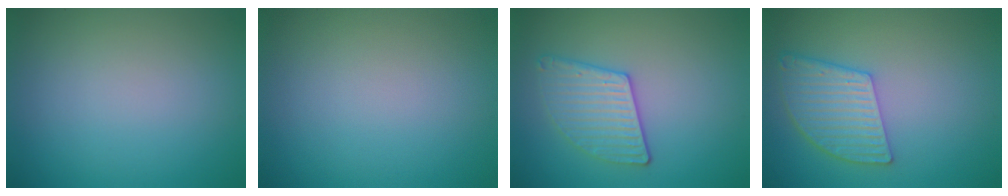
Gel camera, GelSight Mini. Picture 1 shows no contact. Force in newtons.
{"total": 0.0}
{"total": 3.0, "press": 2.9, "slide": 0.4}
{"total": 5.1, "press": 4.2, "slide": 2.9}